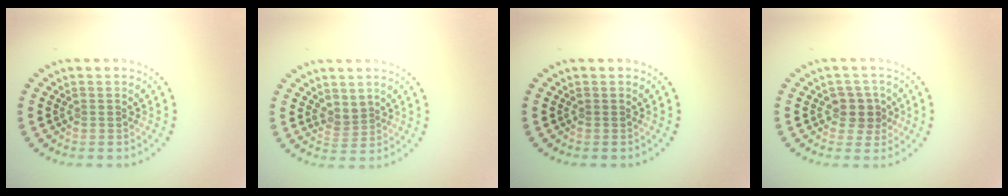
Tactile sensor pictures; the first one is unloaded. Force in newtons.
{"total": 1.7, "press": 1.2, "slide": 1.3}
{"total": 0.0}
{"total": 2.5, "press": 2.2, "slide": 1.3}